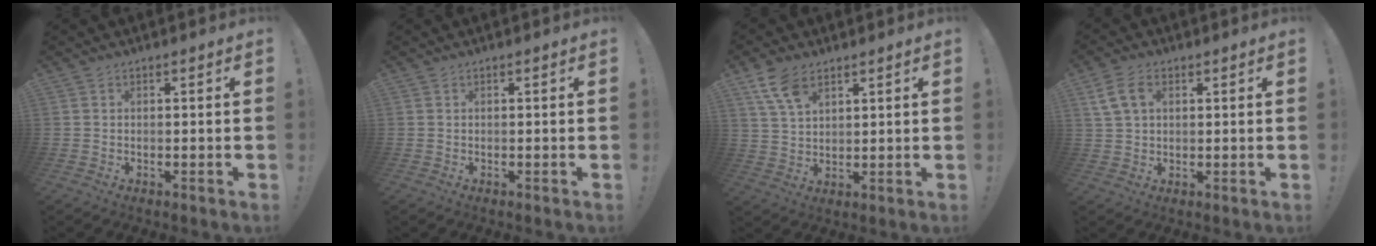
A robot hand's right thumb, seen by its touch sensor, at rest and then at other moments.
{"total": 0.0}
{"total": 8.7, "force": [5.1, 4.8, 5.2], "torque": [-0.096, -0.014, 0.100]}
{"total": 7.9, "force": [3.2, 5.0, 5.2], "torque": [-0.096, 0.004, 0.063]}